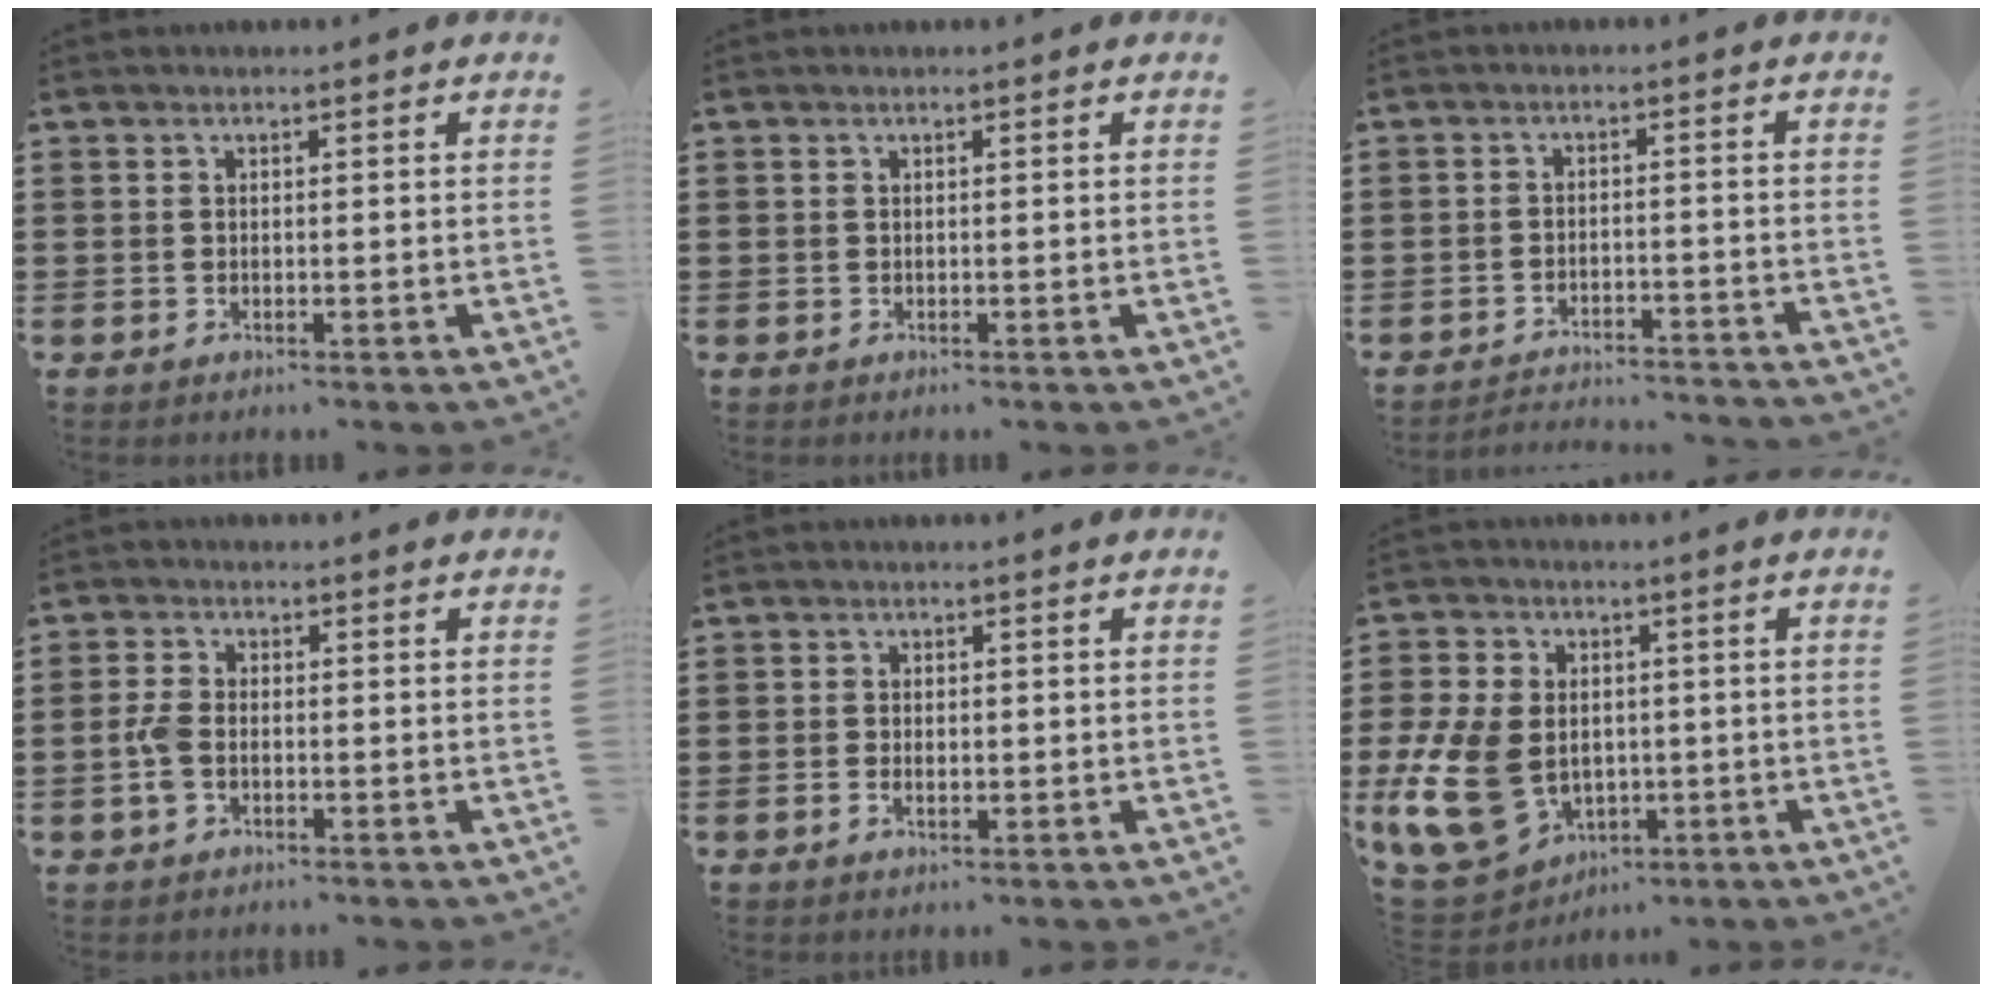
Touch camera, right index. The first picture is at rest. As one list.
[{"total": 0.0}, {"total": 2.9, "force": [-2.9, 0.0, 0.1], "torque": [-0.007, 0.002, -0.061]}, {"total": 3.8, "force": [-1.1, 2.1, 3.0], "torque": [-0.083, -0.005, -0.027]}, {"total": 1.8, "force": [-0.5, 0.9, 1.4], "torque": [-0.026, 0.003, -0.010]}, {"total": 13.8, "force": [-2.3, 9.9, 9.3], "torque": [-0.247, 0.002, -0.042]}]